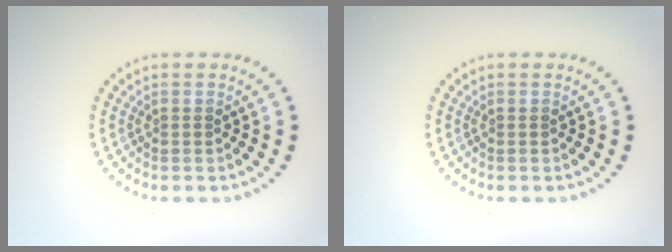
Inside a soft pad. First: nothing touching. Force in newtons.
{"total": 0.0}